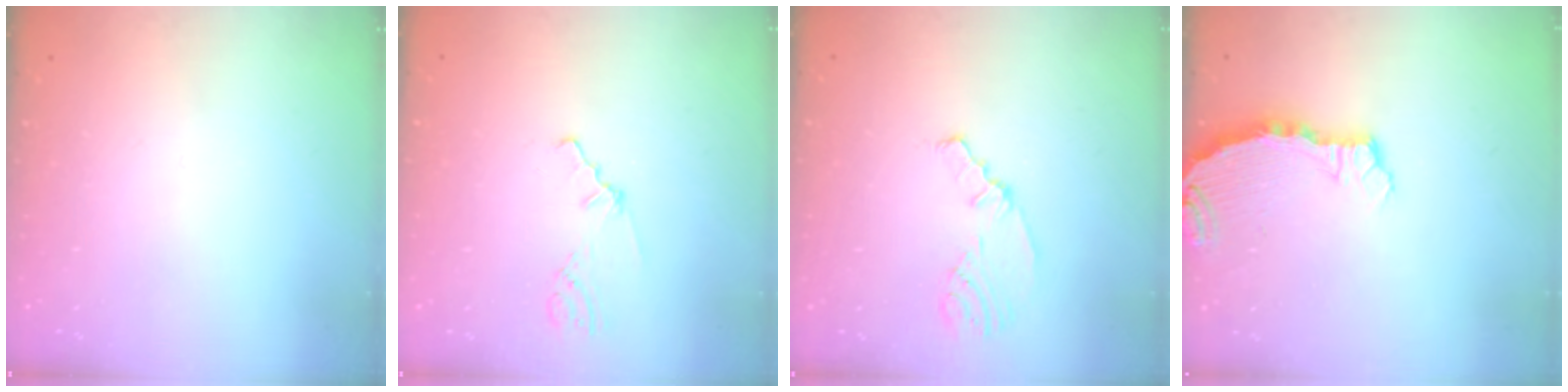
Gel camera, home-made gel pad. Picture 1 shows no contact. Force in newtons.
{"total": 0.7, "press": 0.7, "slide": 0.3}
{"total": 2.1, "press": 1.7, "slide": 1.2}
{"total": 4.4, "press": 4.4, "slide": 0.4}